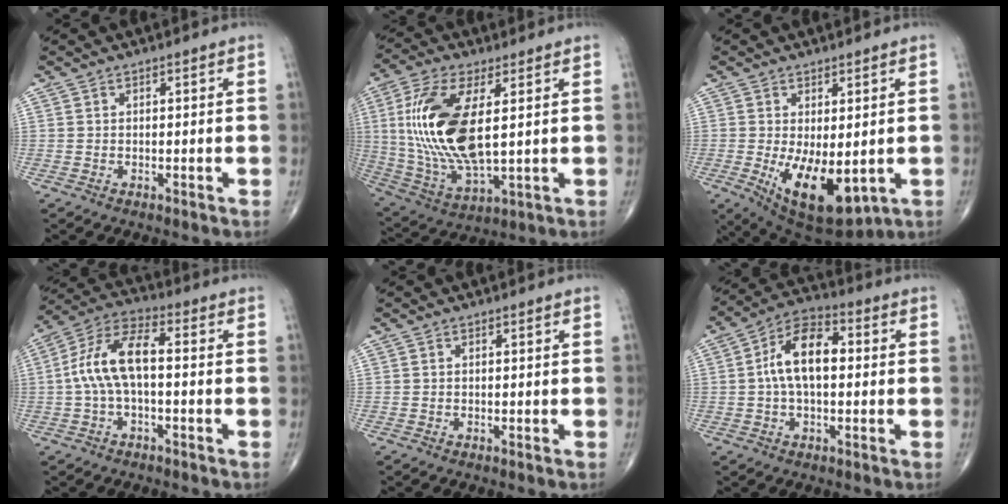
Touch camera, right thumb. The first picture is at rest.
{"total": 19.5, "force": [2.8, 8.2, 17.5], "torque": [-0.370, -0.018, 0.059]}
{"total": 12.8, "force": [-2.6, 6.1, 11.0], "torque": [-0.167, -0.025, -0.016]}
{"total": 11.0, "force": [-0.4, 4.9, 9.8], "torque": [-0.202, 0.042, -0.014]}
{"total": 0.0}
{"total": 11.2, "force": [0.7, 6.0, 9.5], "torque": [-0.167, 0.029, 0.003]}